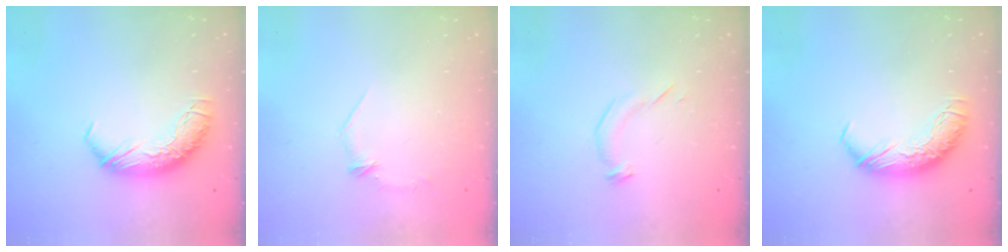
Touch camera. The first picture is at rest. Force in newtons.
{"total": 7.5, "press": 7.4, "slide": 0.8}
{"total": 5.3, "press": 5.2, "slide": 1.0}
{"total": 0.0}